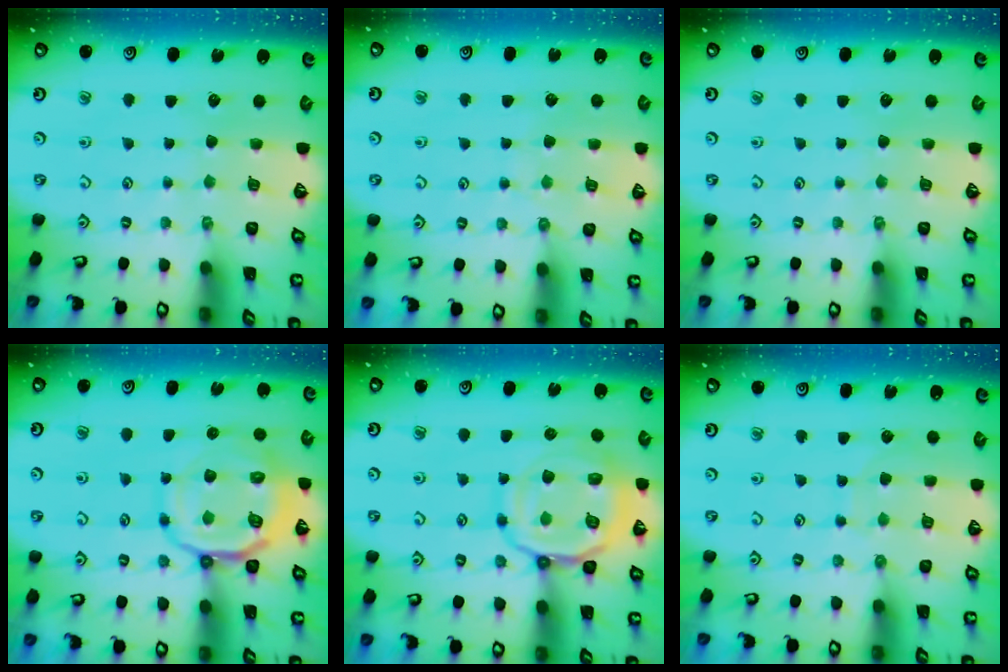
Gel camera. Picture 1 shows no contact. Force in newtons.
{"total": 5.7, "press": 5.7, "slide": 0.6}
{"total": 0.0}
{"total": 13.9, "press": 13.8, "slide": 1.8}
{"total": 15.7, "press": 15.7, "slide": 1.5}
{"total": 6.2, "press": 6.1, "slide": 0.6}